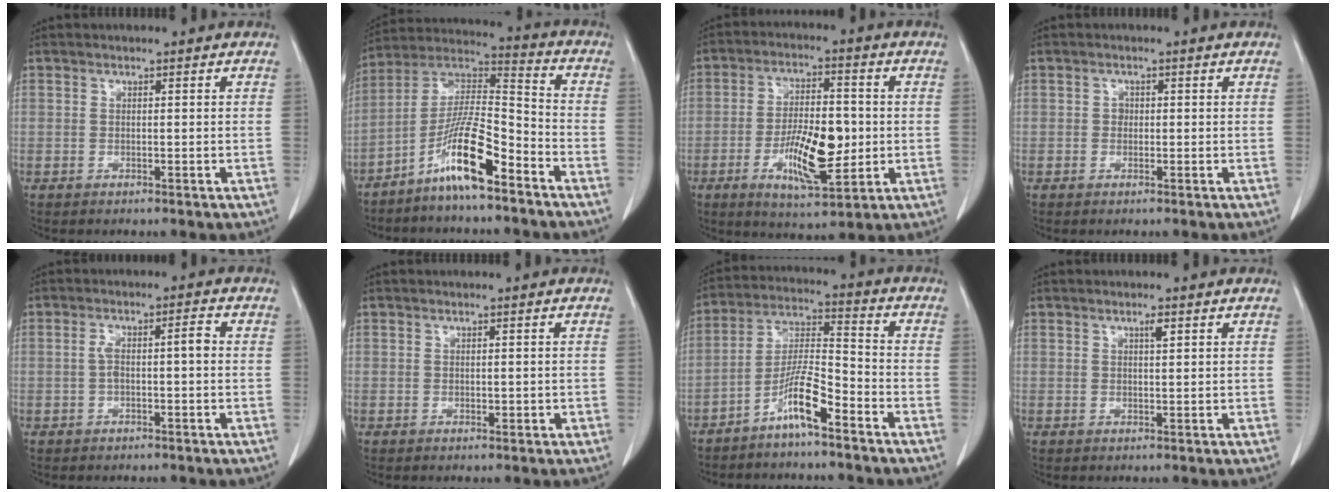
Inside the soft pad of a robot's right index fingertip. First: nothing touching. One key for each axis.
{"total": 12.2, "fx": -7.6, "fy": 1.4, "fz": 9.4, "tx": -0.183, "ty": 0.008, "tz": -0.145}
{"total": 11.6, "fx": -2.2, "fy": 3.8, "fz": 10.8, "tx": -0.194, "ty": -0.003, "tz": -0.031}
{"total": 0.9, "fx": 0.0, "fy": 0.8, "fz": 0.4, "tx": -0.003, "ty": 0.003, "tz": -0.001}
{"total": 3.9, "fx": -0.3, "fy": 0.8, "fz": 3.8, "tx": -0.071, "ty": 0.020, "tz": -0.001}
{"total": 0.8, "fx": -0.1, "fy": 0.5, "fz": 0.6, "tx": -0.008, "ty": 0.000, "tz": 0.001}
{"total": 8.0, "fx": -5.3, "fy": 0.7, "fz": 6.0, "tx": -0.126, "ty": 0.002, "tz": -0.103}
{"total": 1.2, "fx": 0.7, "fy": 0.2, "fz": 1.0, "tx": -0.019, "ty": -0.001, "tz": 0.011}